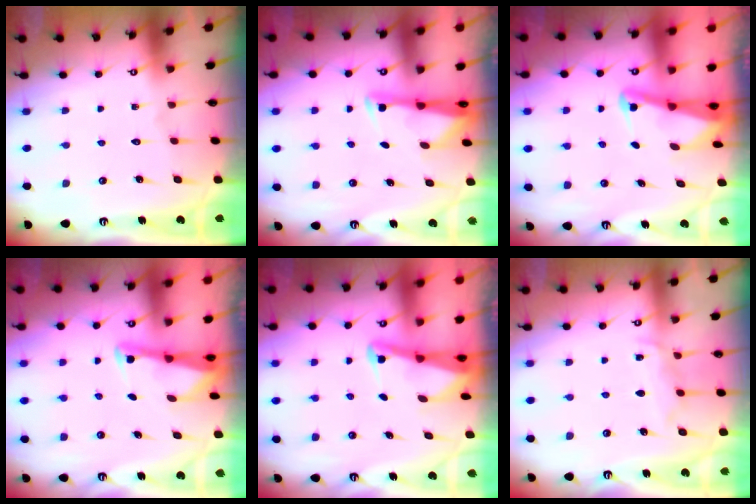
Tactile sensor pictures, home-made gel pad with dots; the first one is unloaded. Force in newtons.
{"total": 2.9, "press": 2.9, "slide": 0.4}
{"total": 2.5, "press": 2.5, "slide": 0.6}
{"total": 2.9, "press": 2.9, "slide": 0.2}
{"total": 2.5, "press": 2.5, "slide": 0.6}
{"total": 6.9, "press": 6.8, "slide": 0.8}